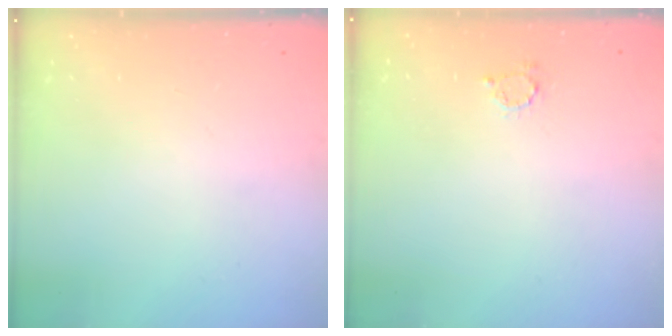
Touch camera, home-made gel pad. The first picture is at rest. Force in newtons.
{"total": 2.7, "press": 2.7, "slide": 0.4}